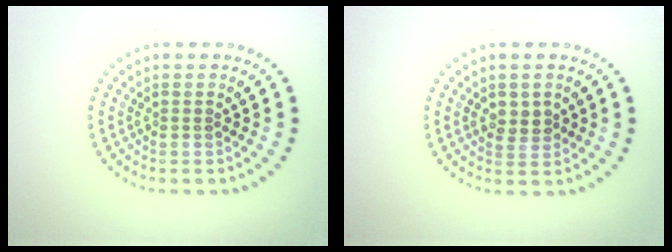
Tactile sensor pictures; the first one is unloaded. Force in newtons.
{"total": 1.9, "press": 1.8, "slide": 0.6}